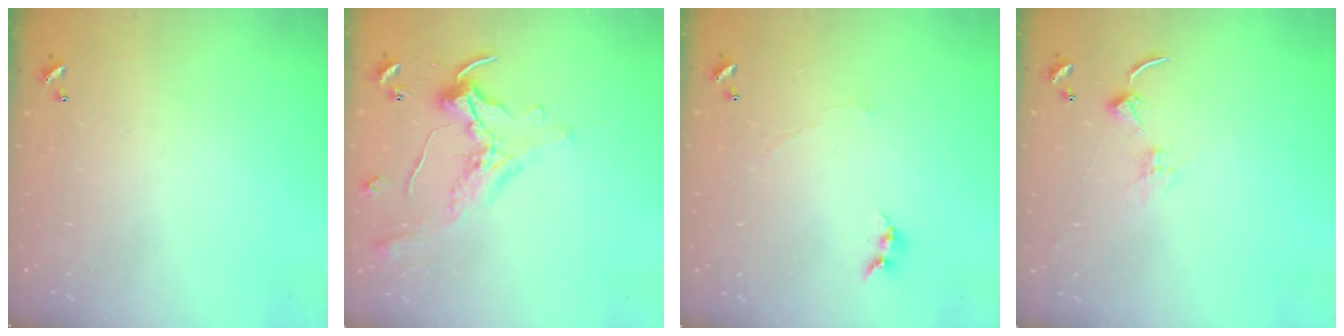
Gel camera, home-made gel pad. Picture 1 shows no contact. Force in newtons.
{"total": 0.7, "press": 0.5, "slide": 0.4}
{"total": 0.7, "press": 0.4, "slide": 0.6}
{"total": 1.4, "press": 1.3, "slide": 0.3}